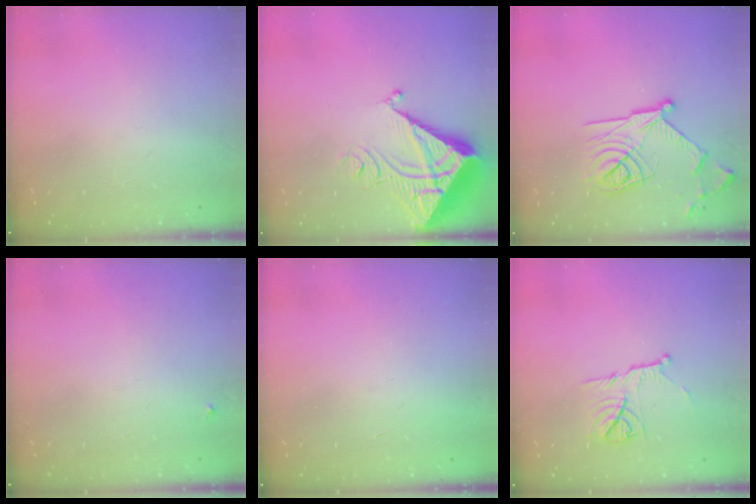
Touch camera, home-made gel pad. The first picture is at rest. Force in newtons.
{"total": 7.4, "press": 7.3, "slide": 0.8}
{"total": 18.1, "press": 18.1, "slide": 1.0}
{"total": 2.7, "press": 2.7, "slide": 0.2}
{"total": 1.7, "press": 1.7, "slide": 0.1}
{"total": 10.3, "press": 10.3, "slide": 0.1}